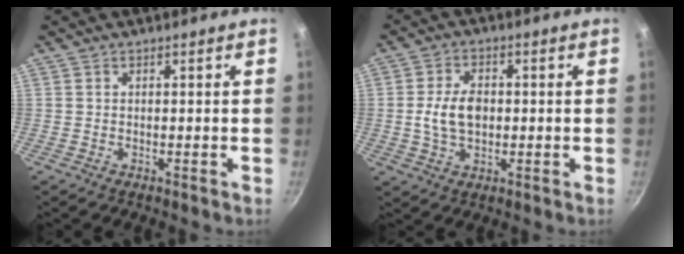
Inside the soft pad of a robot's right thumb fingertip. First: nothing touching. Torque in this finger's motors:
{"motor_torque": [0.42, 1.80, 1.08, -0.37, 0.06]}